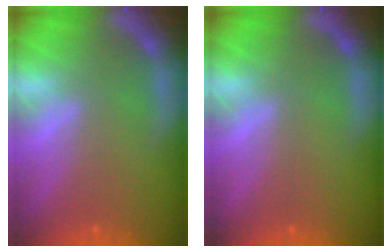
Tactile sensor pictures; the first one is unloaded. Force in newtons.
{"total": 0.0}